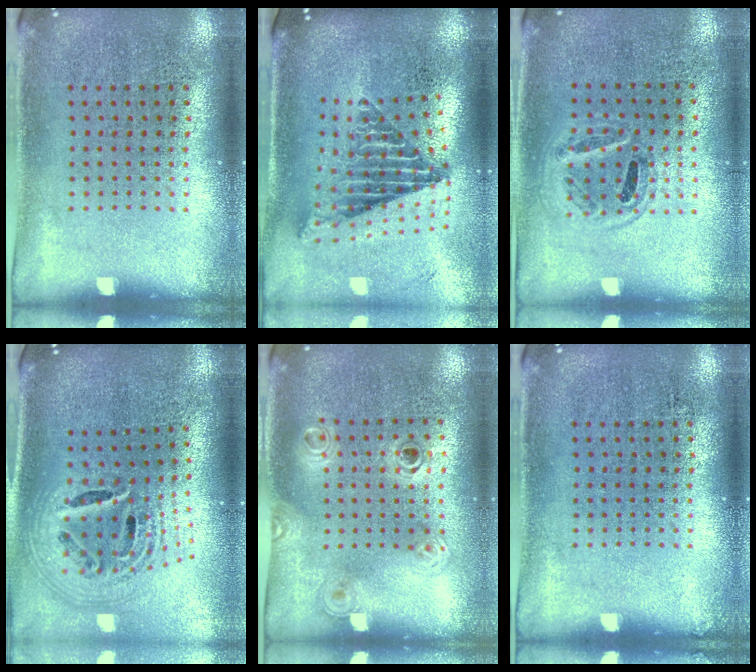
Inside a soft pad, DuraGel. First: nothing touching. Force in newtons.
{"total": 2.5, "press": 1.6, "slide": 1.9}
{"total": 0.9, "press": 0.8, "slide": 0.3}
{"total": 2.7, "press": 1.9, "slide": 1.9}
{"total": 1.2, "press": 1.0, "slide": 0.6}
{"total": 0.0}